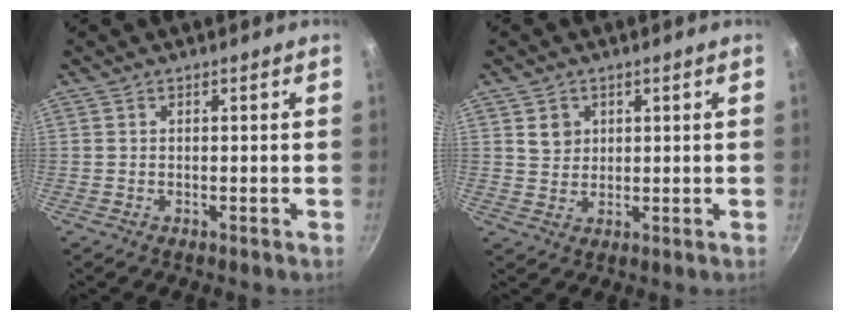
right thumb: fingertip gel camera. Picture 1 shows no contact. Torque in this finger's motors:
{"motor_torque": [0.41, 1.24, 0.33, -0.12, -0.01]}